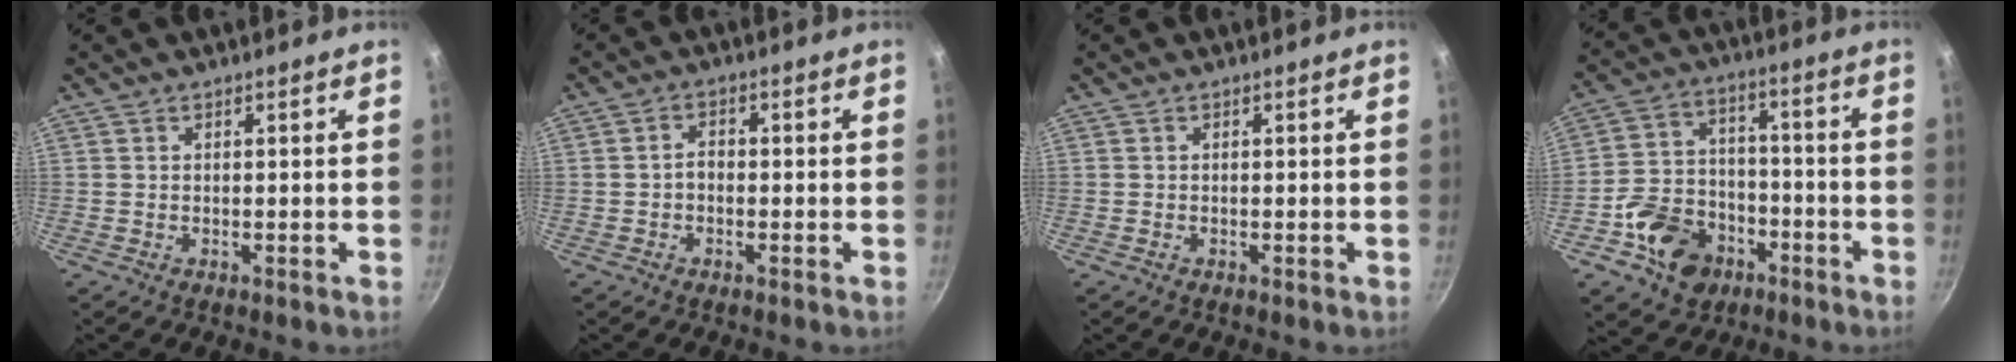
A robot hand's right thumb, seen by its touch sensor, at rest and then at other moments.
{"total": 2.3, "force": [-0.6, 1.7, 1.5], "torque": [-0.017, 0.015, -0.013]}
{"total": 0.0}
{"total": 13.4, "force": [-6.1, 10.2, 6.1], "torque": [-0.084, 0.053, -0.101]}